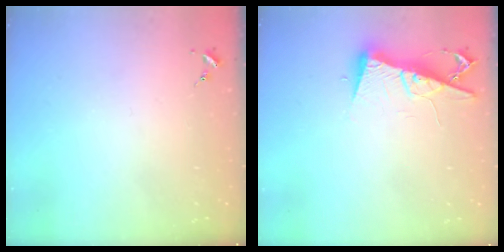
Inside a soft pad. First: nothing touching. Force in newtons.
{"total": 9.1, "press": 9.1, "slide": 1.2}